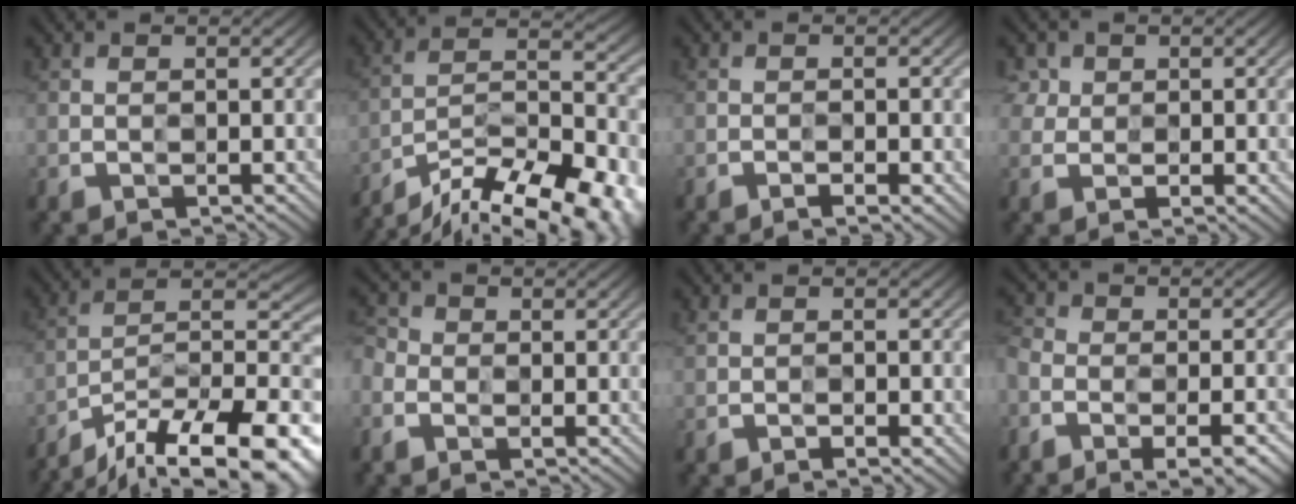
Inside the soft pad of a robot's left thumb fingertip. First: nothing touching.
{"total": 17.6, "force": [-15.1, 4.1, 8.2], "torque": [-0.137, -0.019, -0.231]}
{"total": 2.0, "force": [-1.7, -0.3, 1.1], "torque": [-0.020, -0.001, -0.026]}
{"total": 2.7, "force": [1.3, 2.3, 0.5], "torque": [-0.016, 0.000, 0.024]}
{"total": 17.4, "force": [-14.0, 5.0, 9.1], "torque": [-0.139, -0.019, -0.221]}
{"total": 3.7, "force": [-1.5, 2.9, 1.8], "torque": [-0.056, -0.004, -0.040]}
{"total": 1.8, "force": [-1.2, 0.3, 1.3], "torque": [-0.023, 0.001, -0.020]}
{"total": 8.6, "force": [-5.9, 3.6, 5.1], "torque": [-0.093, -0.020, -0.083]}